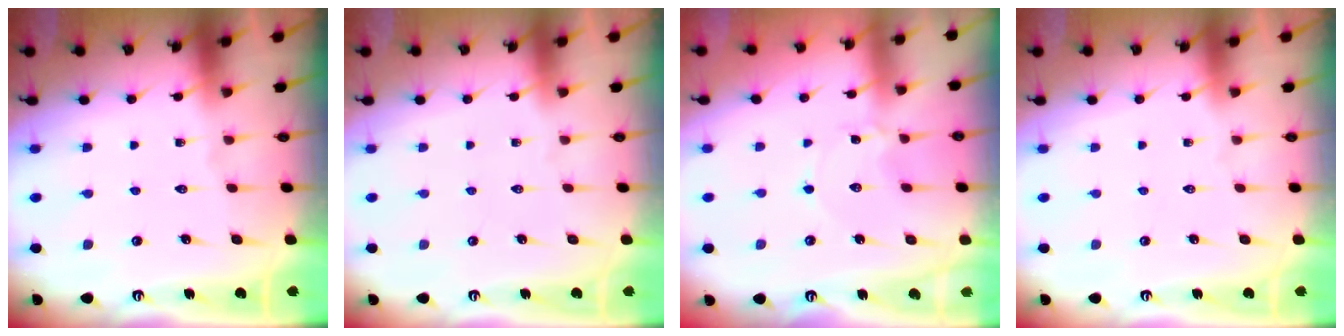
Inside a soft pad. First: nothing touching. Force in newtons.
{"total": 0.0}
{"total": 1.4, "press": 1.4, "slide": 0.1}
{"total": 0.0}